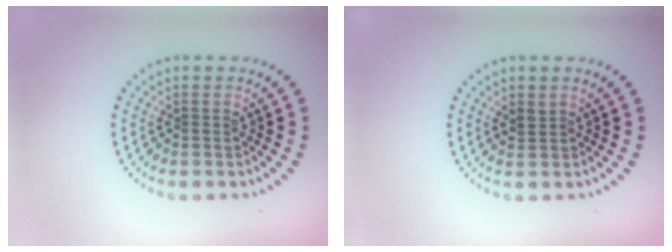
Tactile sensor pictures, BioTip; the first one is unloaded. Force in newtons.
{"total": 0.9, "press": 0.8, "slide": 0.5}